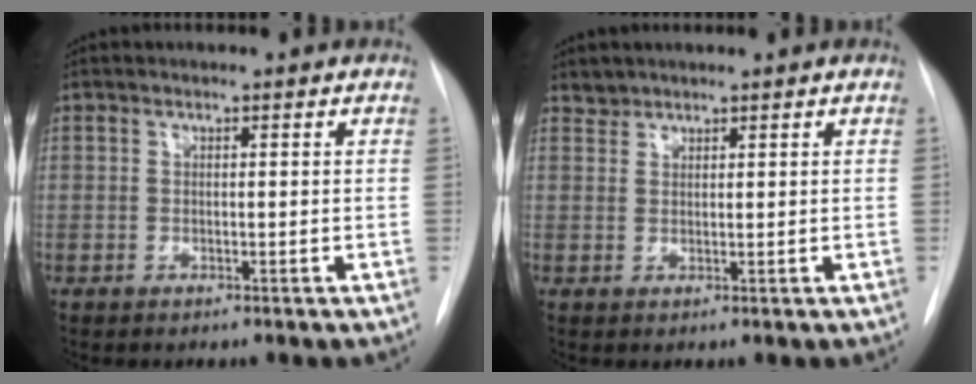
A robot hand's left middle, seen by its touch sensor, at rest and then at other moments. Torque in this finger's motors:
{"motor_torque": [-0.09, -0.25, -0.04, -0.02]}